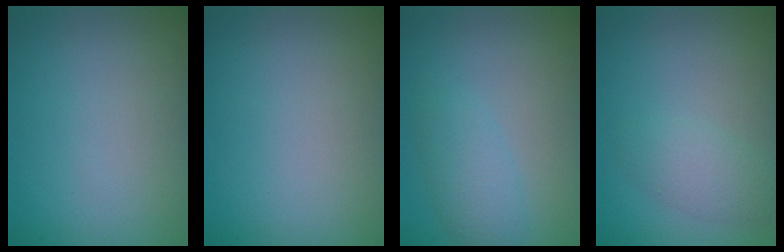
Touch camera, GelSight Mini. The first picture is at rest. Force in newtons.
{"total": 0.0}
{"total": 2.4, "press": 2.4, "slide": 0.1}
{"total": 2.3, "press": 2.3, "slide": 0.1}